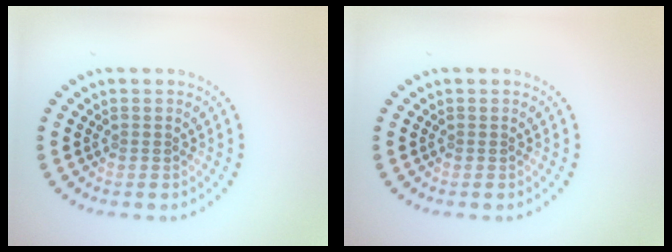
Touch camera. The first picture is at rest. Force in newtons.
{"total": 0.0}